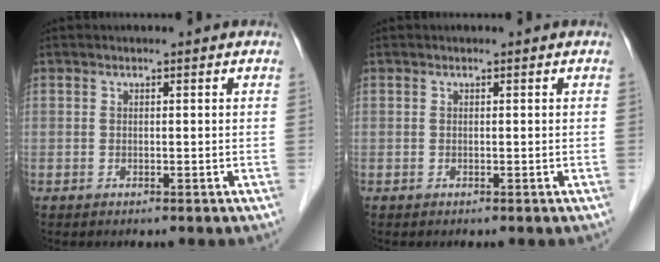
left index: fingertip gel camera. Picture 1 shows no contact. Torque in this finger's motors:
{"motor_torque": [-0.01, -0.01, 0.02, -0.01]}